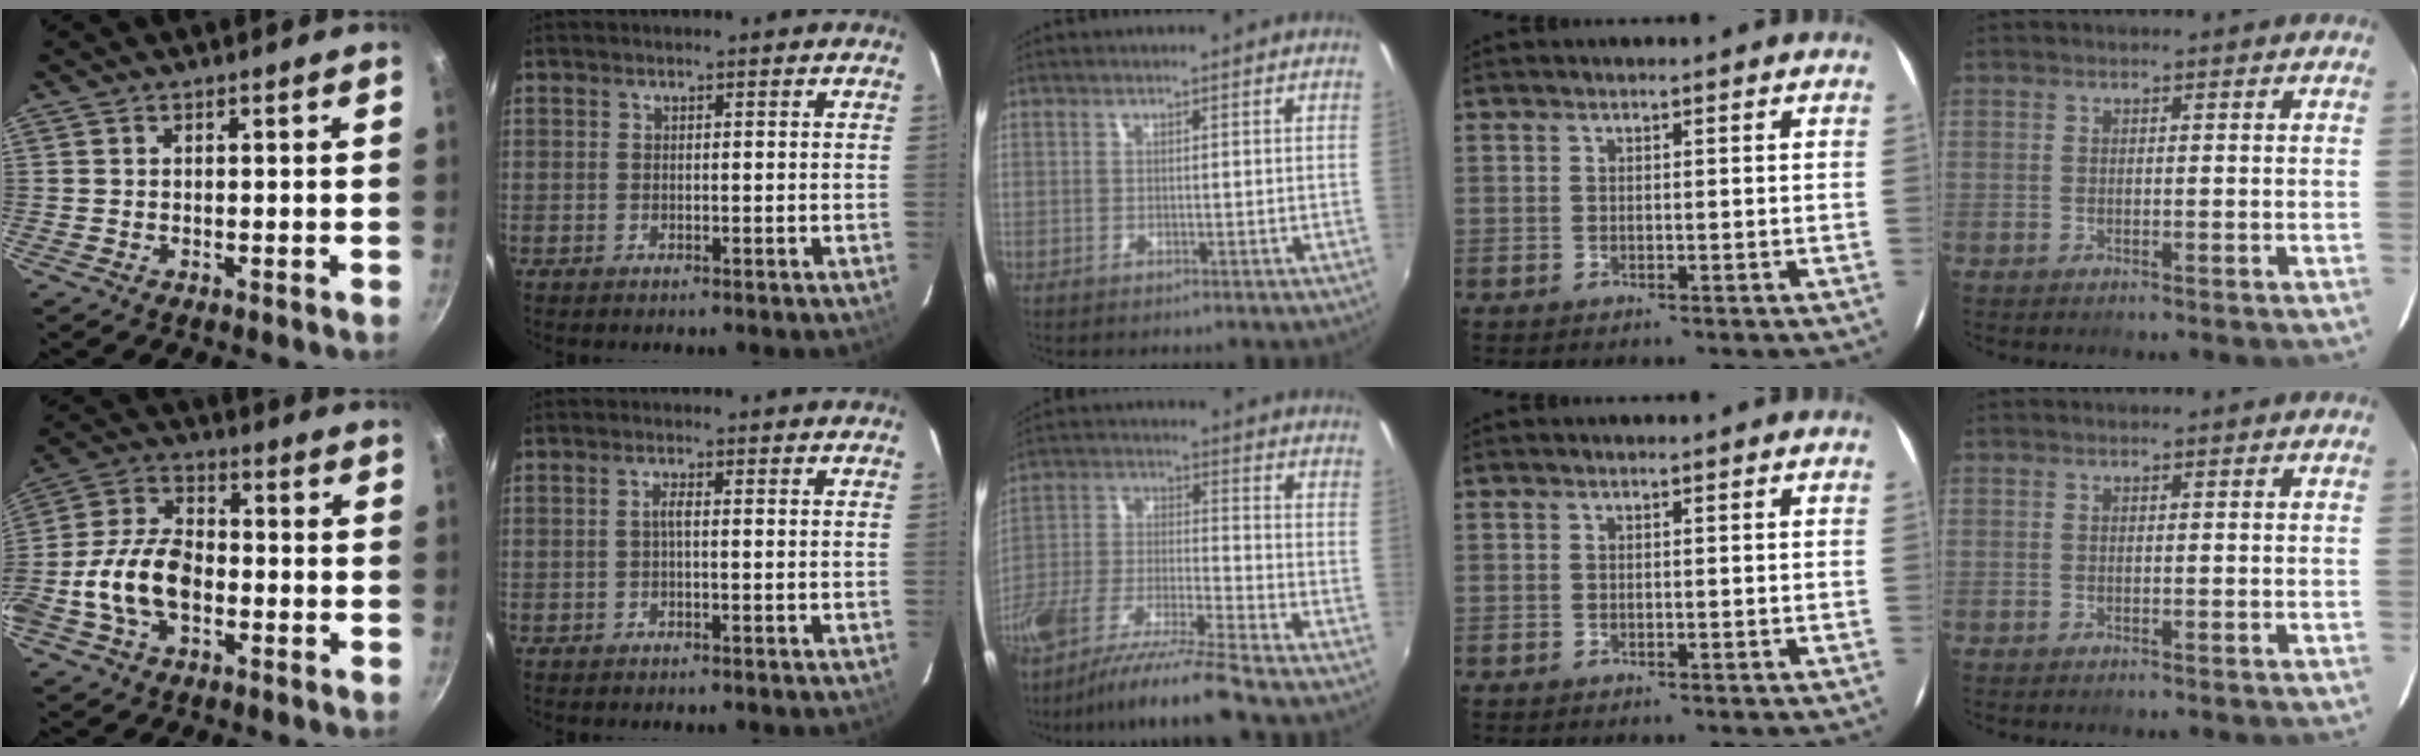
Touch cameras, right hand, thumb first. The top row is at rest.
{"thumb": {"total": 13.6, "force": [-3.3, 8.6, 10.0], "torque": [-0.174, 0.039, -0.073]}, "index": {"total": 1.3, "force": [-0.2, 0.1, 1.3], "torque": [-0.024, 0.004, -0.005]}, "middle": {"total": 13.6, "force": [-11.3, -1.0, 7.4], "torque": [-0.147, -0.025, -0.208]}}